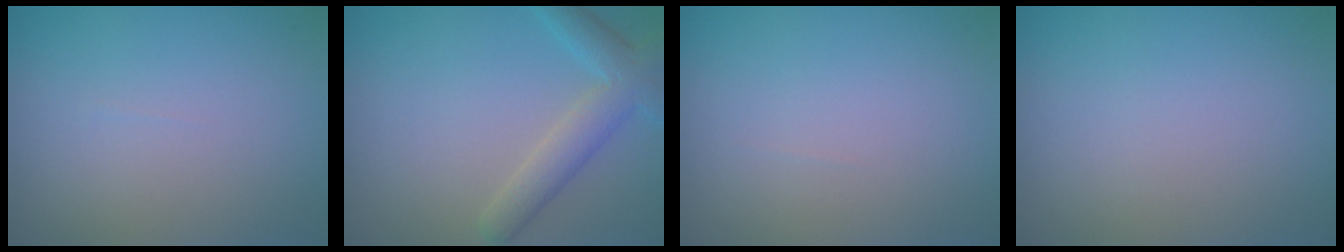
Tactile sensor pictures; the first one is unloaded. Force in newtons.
{"total": 3.7, "press": 3.7, "slide": 0.1}
{"total": 0.0}
{"total": 0.0}